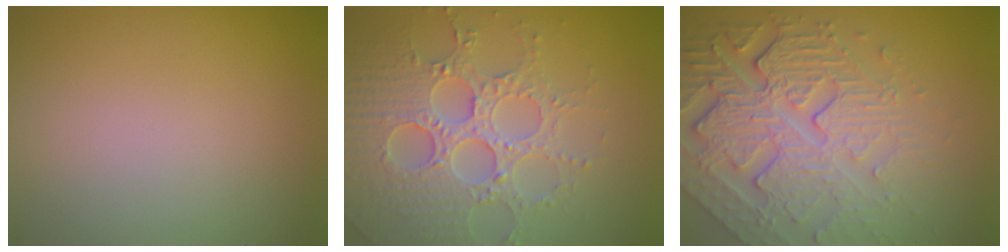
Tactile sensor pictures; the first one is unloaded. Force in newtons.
{"total": 5.5, "press": 5.4, "slide": 1.3}
{"total": 8.0, "press": 5.9, "slide": 5.4}